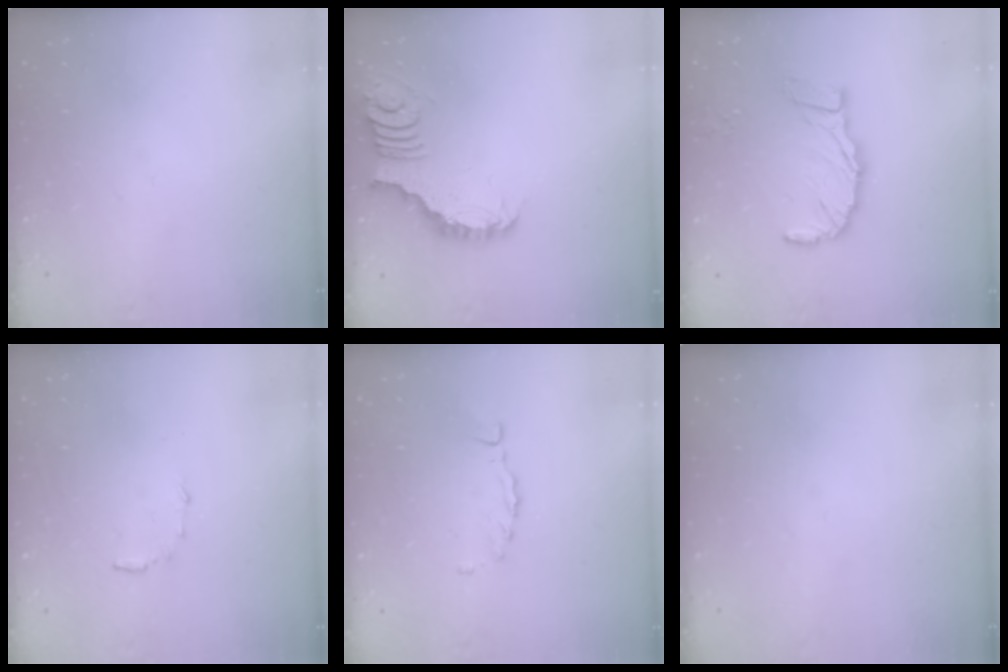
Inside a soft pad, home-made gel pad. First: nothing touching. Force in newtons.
{"total": 3.7, "press": 3.6, "slide": 0.8}
{"total": 11.0, "press": 10.9, "slide": 1.5}
{"total": 6.4, "press": 6.4, "slide": 0.6}
{"total": 1.7, "press": 1.7, "slide": 0.2}
{"total": 0.0}